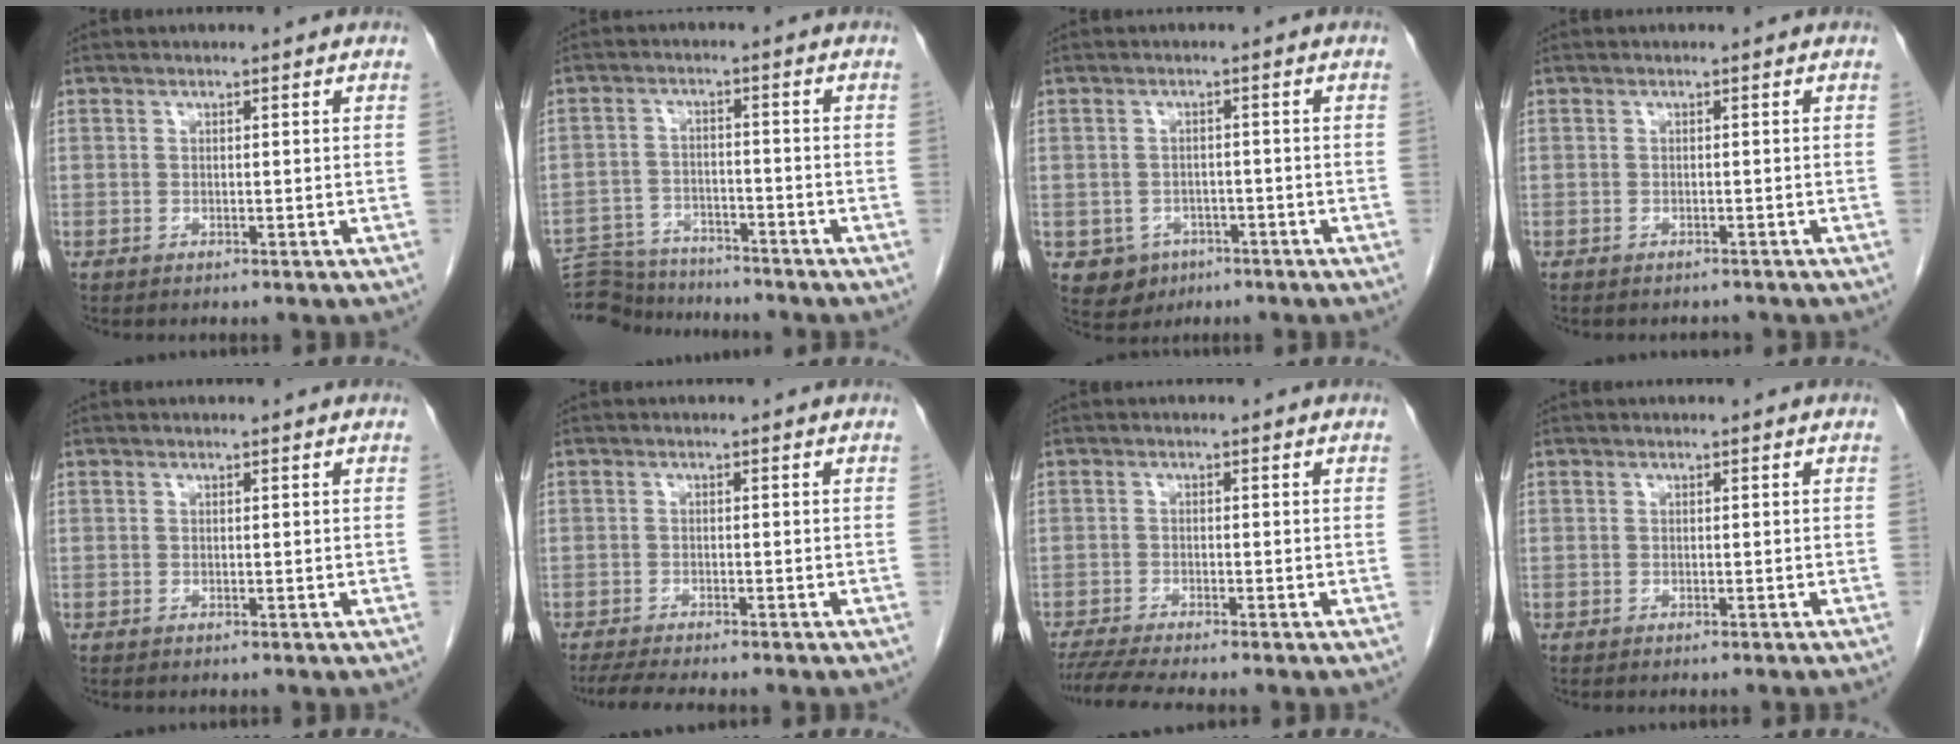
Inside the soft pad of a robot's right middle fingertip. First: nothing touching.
{"total": 11.1, "force": [-10.8, 2.3, 1.5], "torque": [-0.029, 0.011, -0.170]}
{"total": 4.4, "force": [-2.1, 3.7, 1.0], "torque": [-0.012, 0.006, -0.024]}
{"total": 3.1, "force": [-2.8, 1.1, 0.8], "torque": [-0.008, -0.004, -0.032]}
{"total": 0.0}
{"total": 6.6, "force": [-5.6, 0.7, 3.5], "torque": [-0.050, -0.012, -0.084]}
{"total": 6.4, "force": [-5.6, -0.4, 3.1], "torque": [-0.047, -0.016, -0.093]}
{"total": 1.5, "force": [-1.3, -0.2, 0.7], "torque": [-0.004, 0.005, -0.015]}